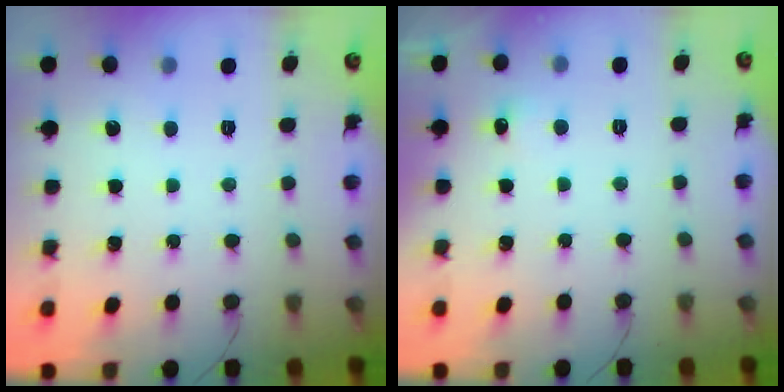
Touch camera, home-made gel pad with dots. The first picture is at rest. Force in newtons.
{"total": 3.4, "press": 3.3, "slide": 0.9}